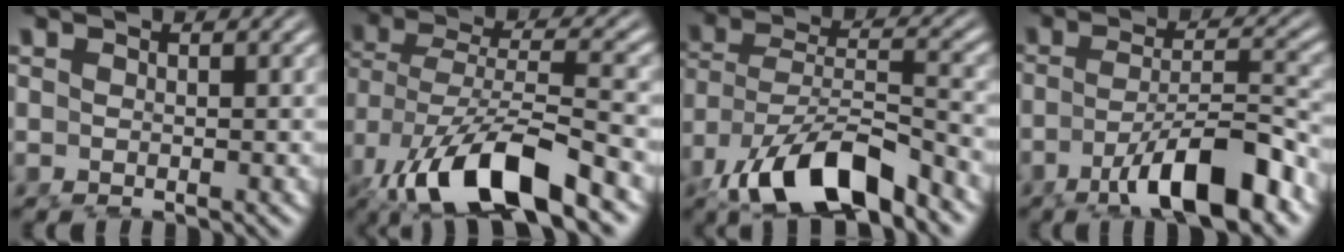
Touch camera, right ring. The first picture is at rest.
{"total": 7.8, "force": [-3.9, 2.1, 6.5], "torque": [-0.134, -0.040, -0.037]}
{"total": 7.4, "force": [-3.8, 3.1, 5.6], "torque": [-0.108, -0.035, -0.045]}
{"total": 7.2, "force": [-3.6, 0.9, 6.2], "torque": [-0.091, -0.017, -0.051]}